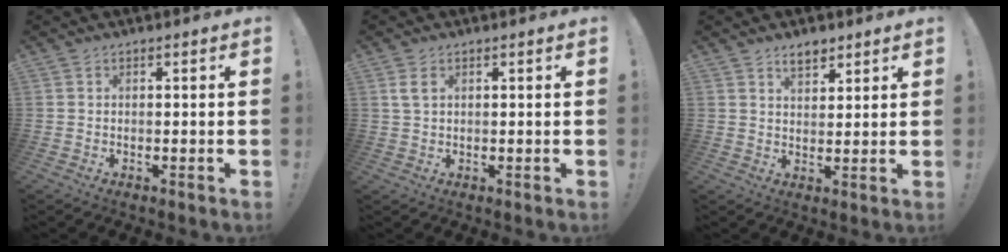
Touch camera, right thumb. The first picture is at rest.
{"total": 3.1, "force": [1.6, 1.5, 2.2], "torque": [-0.038, 0.001, 0.028]}
{"total": 5.1, "force": [3.7, 2.6, 2.3], "torque": [-0.030, -0.015, 0.065]}